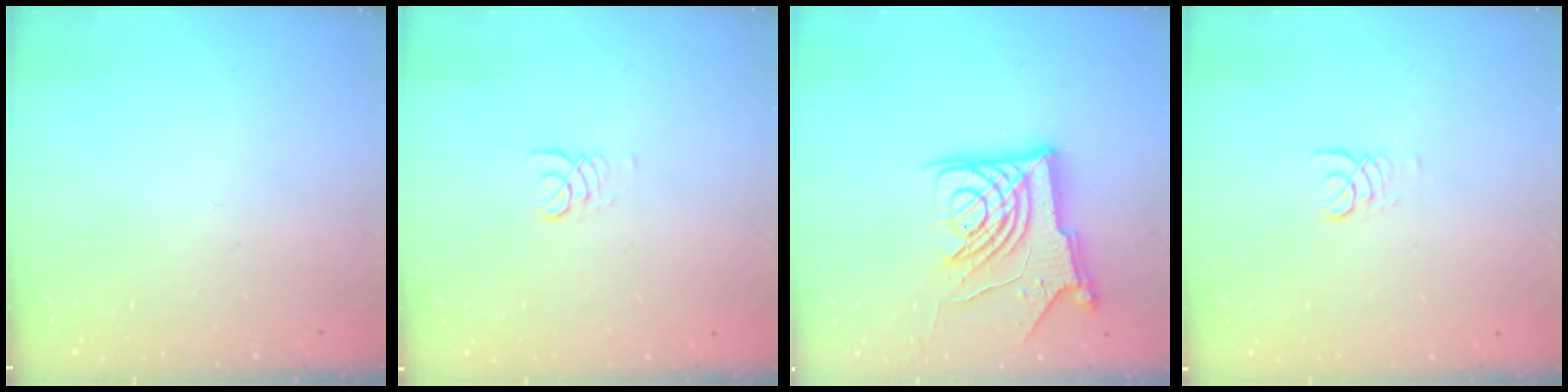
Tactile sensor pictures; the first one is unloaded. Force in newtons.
{"total": 1.4, "press": 1.4, "slide": 0.2}
{"total": 14.9, "press": 14.8, "slide": 1.8}
{"total": 1.4, "press": 1.4, "slide": 0.2}